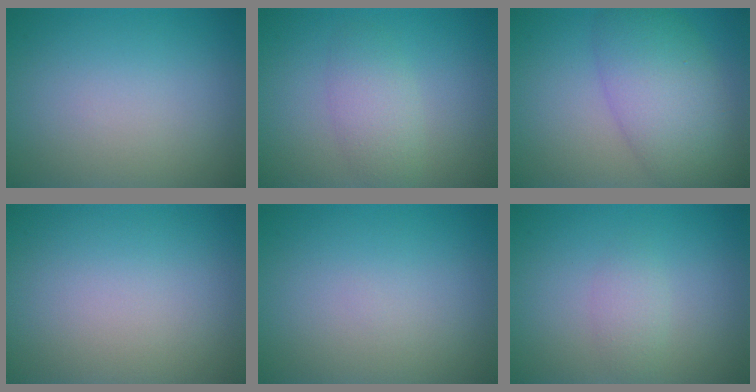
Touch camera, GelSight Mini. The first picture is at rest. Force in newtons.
{"total": 2.7, "press": 2.7, "slide": 0.1}
{"total": 6.8, "press": 6.8, "slide": 0.1}
{"total": 0.0}
{"total": 0.0}
{"total": 1.4, "press": 1.4, "slide": 0.0}